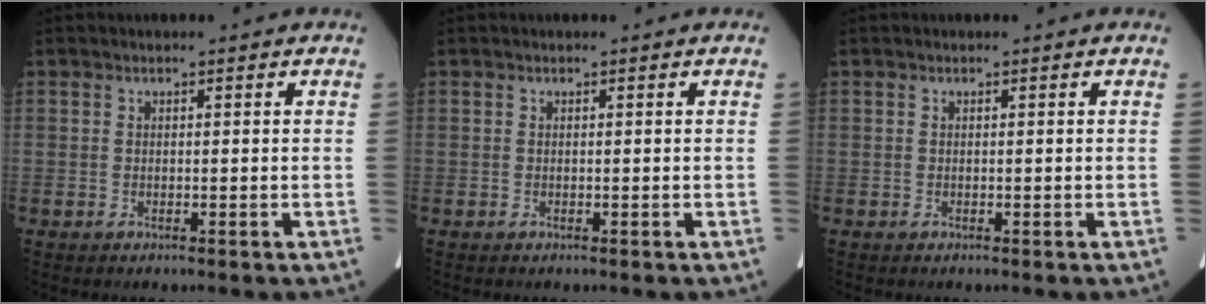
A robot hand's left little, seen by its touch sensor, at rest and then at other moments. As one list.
[{"total": 0.0}, {"total": 0.0}]